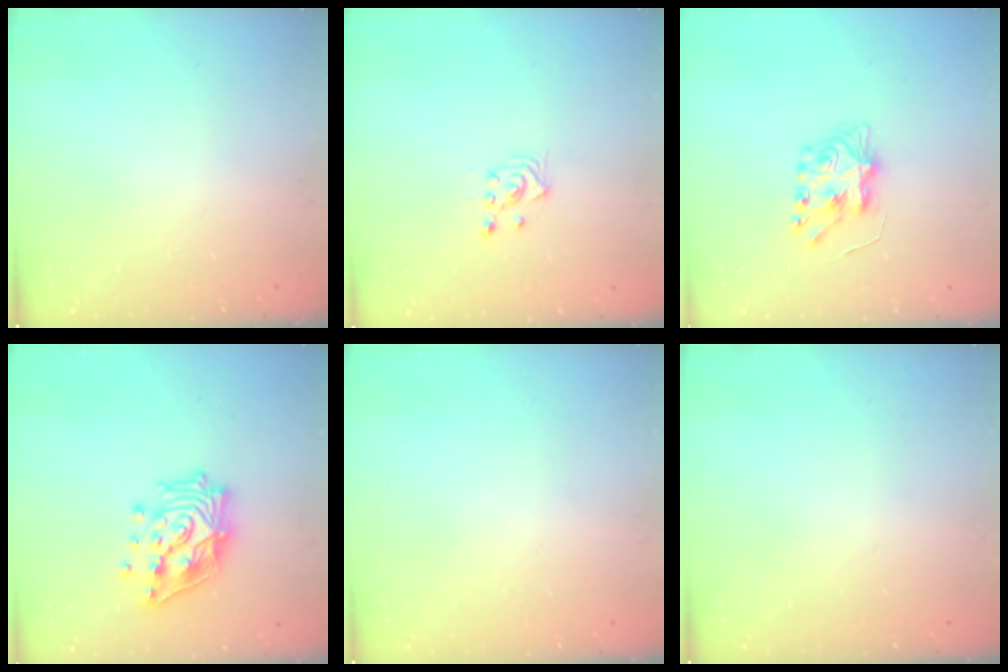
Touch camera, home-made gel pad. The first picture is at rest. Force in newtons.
{"total": 3.4, "press": 3.3, "slide": 0.9}
{"total": 7.4, "press": 7.4, "slide": 0.2}
{"total": 18.9, "press": 18.7, "slide": 2.6}
{"total": 0.0}
{"total": 0.0}